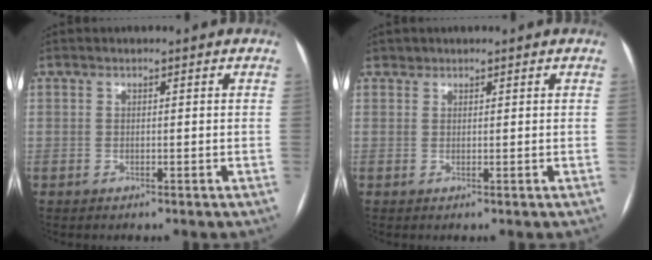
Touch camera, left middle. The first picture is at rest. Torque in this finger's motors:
{"motor_torque": [0.16, -0.28, 0.02, 0.00]}